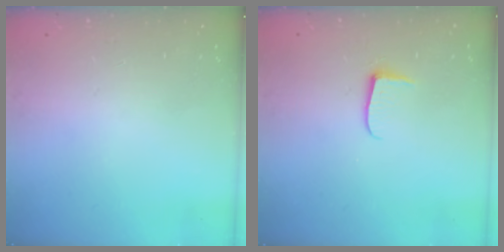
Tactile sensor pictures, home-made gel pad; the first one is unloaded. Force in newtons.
{"total": 4.9, "press": 4.8, "slide": 0.6}